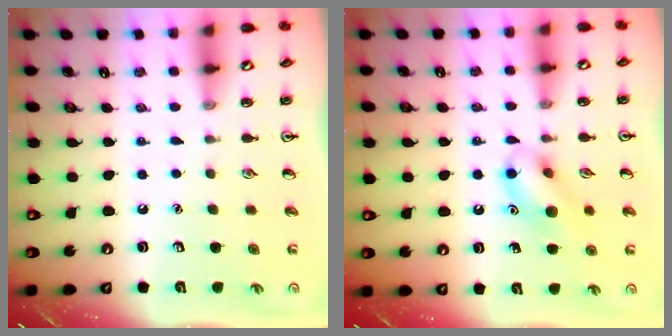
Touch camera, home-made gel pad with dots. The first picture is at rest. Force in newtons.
{"total": 11.5, "press": 11.4, "slide": 1.2}